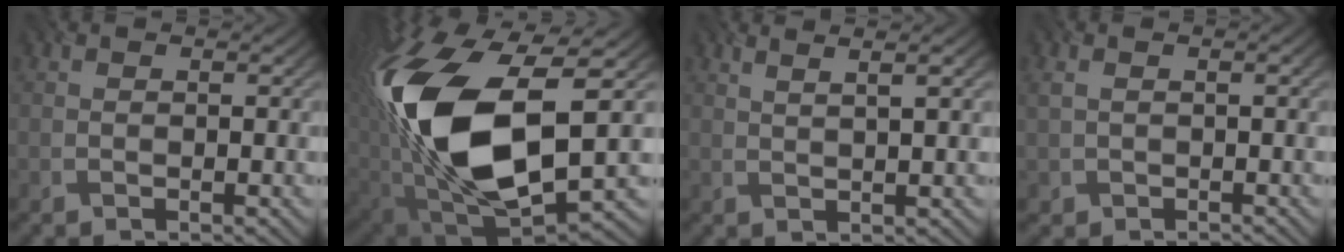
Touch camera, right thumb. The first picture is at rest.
{"total": 18.7, "force": [1.4, 10.8, 15.2], "torque": [-0.339, -0.021, 0.021]}
{"total": 4.3, "force": [2.4, 0.8, 3.6], "torque": [-0.045, 0.016, 0.028]}
{"total": 2.7, "force": [0.5, 1.6, 2.1], "torque": [-0.053, -0.001, 0.010]}